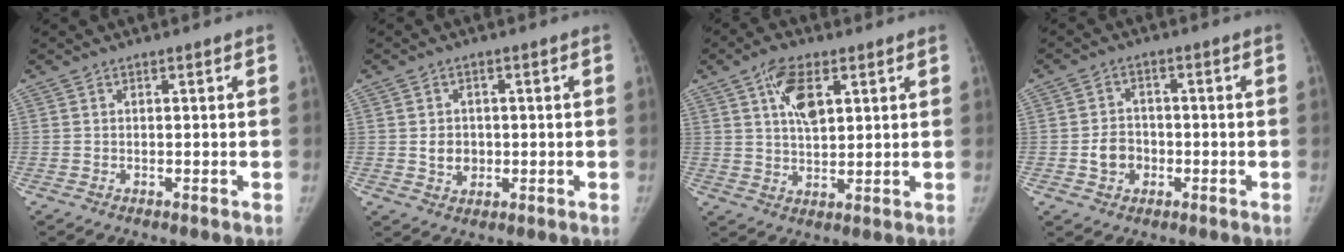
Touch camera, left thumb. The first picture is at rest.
{"total": 4.1, "force": [-0.1, 3.4, 2.3], "torque": [-0.024, 0.000, 0.004]}
{"total": 8.2, "force": [3.4, 4.1, 6.2], "torque": [-0.096, -0.011, 0.062]}
{"total": 5.4, "force": [-1.4, 4.5, 2.6], "torque": [-0.028, 0.015, -0.026]}